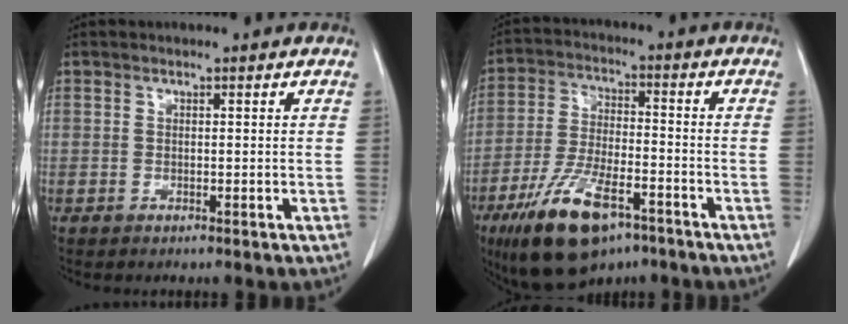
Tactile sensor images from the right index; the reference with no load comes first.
{"total": 14.4, "force": [-8.7, 5.1, 10.3], "torque": [-0.206, -0.013, -0.148]}